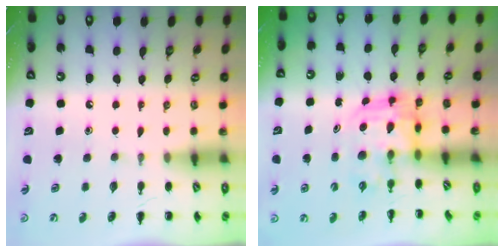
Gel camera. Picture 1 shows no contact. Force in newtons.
{"total": 4.6, "press": 4.5, "slide": 1.0}